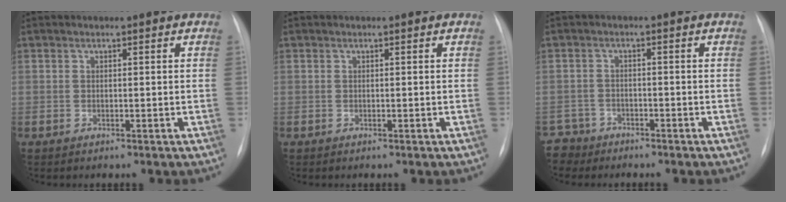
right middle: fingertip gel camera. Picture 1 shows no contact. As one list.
[{"total": 0.0}, {"total": 3.7, "force": [-3.1, 1.7, -1.1], "torque": [0.021, 0.001, -0.061]}]